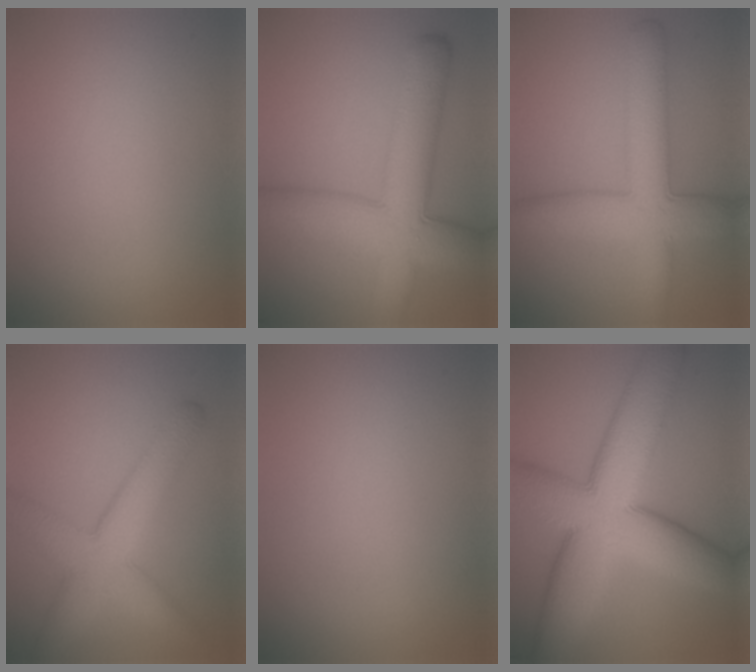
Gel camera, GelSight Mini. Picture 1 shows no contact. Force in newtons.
{"total": 9.3, "press": 9.3, "slide": 0.3}
{"total": 7.3, "press": 7.3, "slide": 0.3}
{"total": 6.0, "press": 6.0, "slide": 0.2}
{"total": 0.0}
{"total": 13.2, "press": 13.2, "slide": 0.4}